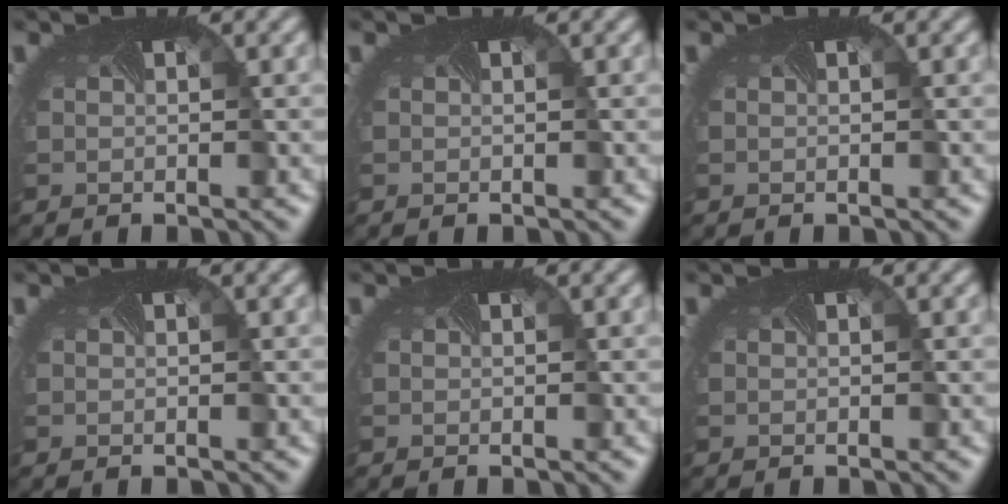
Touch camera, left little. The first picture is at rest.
{"total": 0.0}
{"total": 0.0}
{"total": 0.0}
{"total": 0.0}
{"total": 0.0}